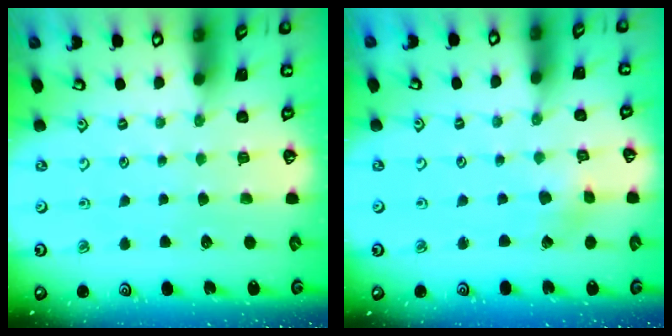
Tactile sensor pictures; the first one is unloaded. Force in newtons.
{"total": 2.0, "press": 2.0, "slide": 0.1}